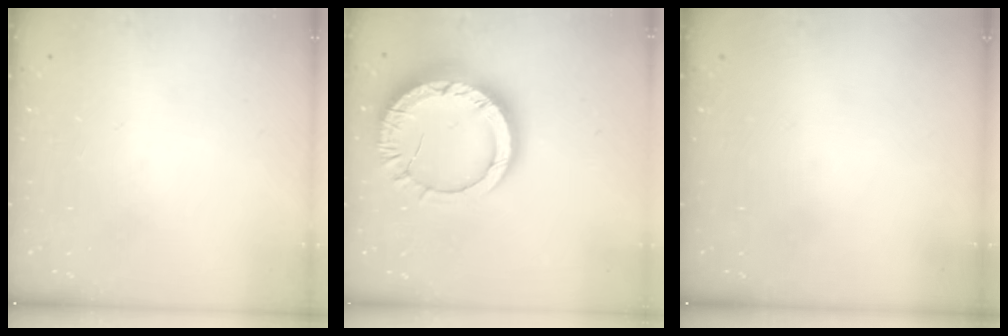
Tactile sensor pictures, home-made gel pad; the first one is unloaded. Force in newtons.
{"total": 14.9, "press": 14.8, "slide": 1.5}
{"total": 0.0}